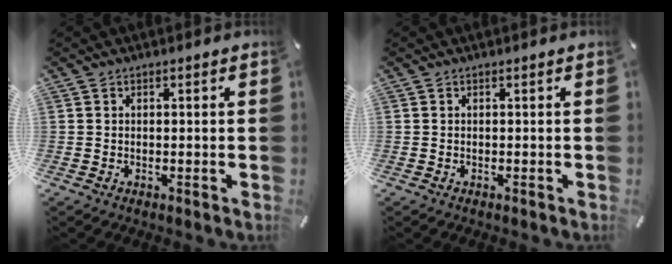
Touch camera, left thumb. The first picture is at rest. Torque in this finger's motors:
{"motor_torque": [0.11, 0.11, -0.05, 0.05, 0.00]}